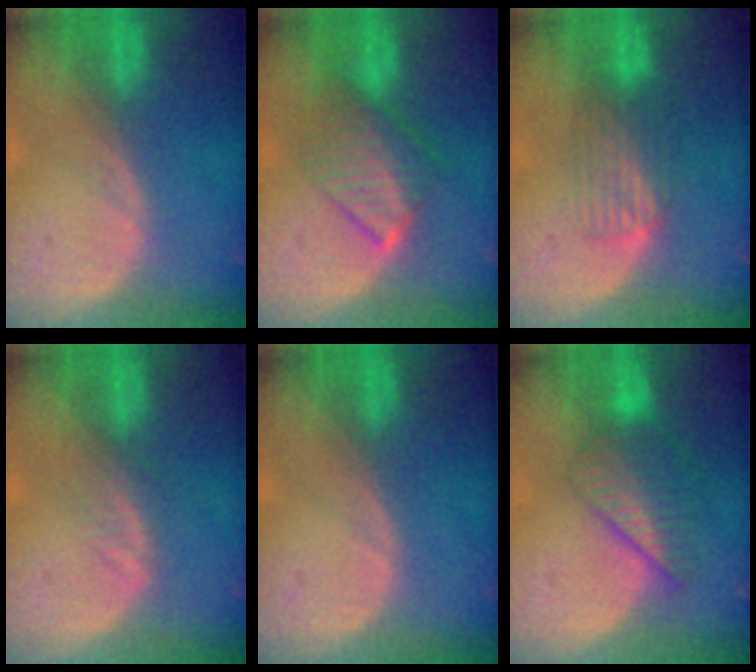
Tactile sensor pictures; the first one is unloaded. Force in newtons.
{"total": 6.5, "press": 6.5, "slide": 0.7}
{"total": 4.3, "press": 4.2, "slide": 1.1}
{"total": 2.0, "press": 2.0, "slide": 0.2}
{"total": 0.0}
{"total": 6.6, "press": 6.0, "slide": 2.6}